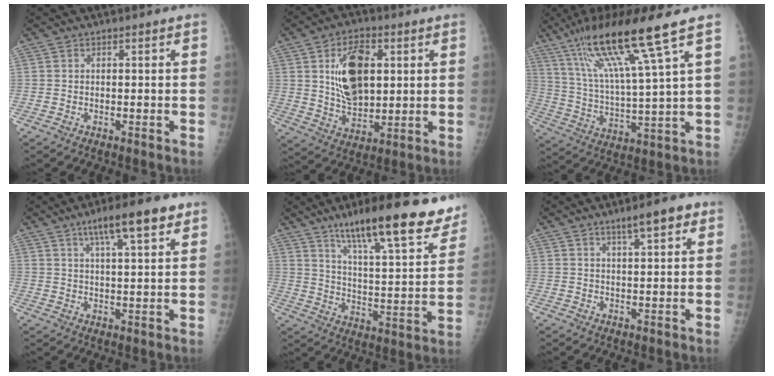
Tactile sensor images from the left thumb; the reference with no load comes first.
{"total": 13.7, "force": [3.4, 8.1, 10.5], "torque": [-0.151, -0.012, 0.065]}
{"total": 17.5, "force": [10.7, 0.3, 13.9], "torque": [-0.260, -0.036, 0.197]}
{"total": 10.3, "force": [6.1, 2.0, 8.0], "torque": [-0.118, -0.016, 0.095]}
{"total": 24.2, "force": [16.8, 5.1, 16.7], "torque": [-0.220, -0.059, 0.257]}
{"total": 5.9, "force": [3.5, 1.2, 4.6], "torque": [-0.067, -0.005, 0.053]}